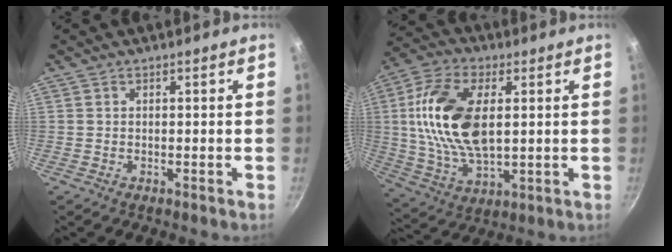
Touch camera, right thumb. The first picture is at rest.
{"total": 18.2, "force": [2.8, 9.7, 15.1], "torque": [-0.287, -0.002, 0.050]}